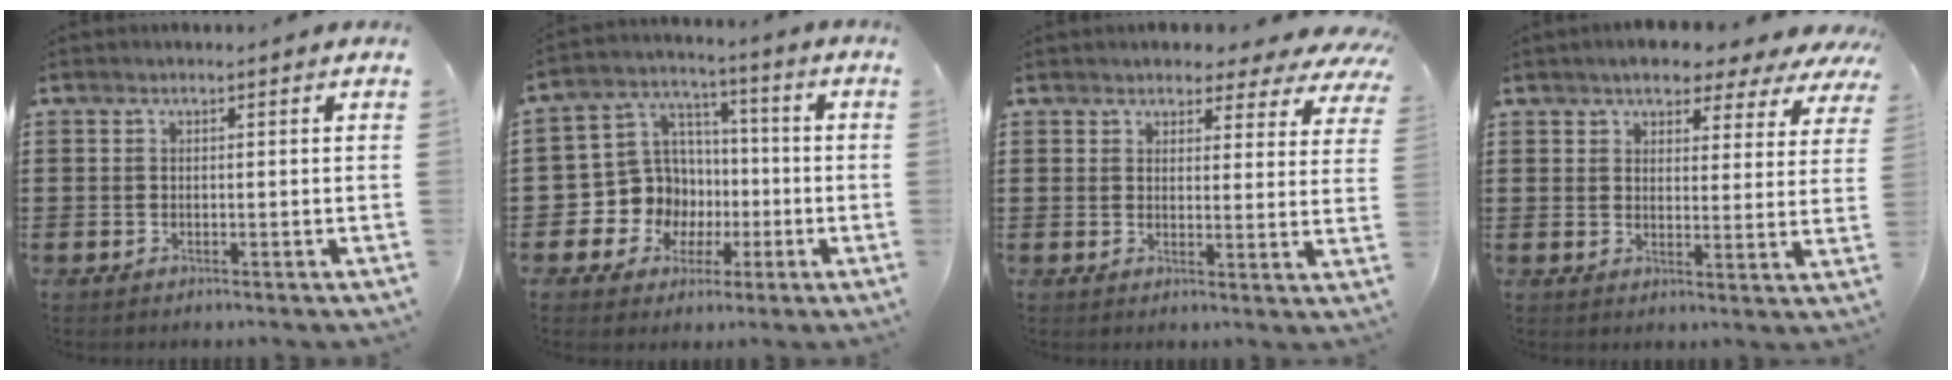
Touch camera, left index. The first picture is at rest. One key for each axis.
{"total": 9.6, "fx": -1.2, "fy": 9.4, "fz": 1.9, "tx": -0.090, "ty": 0.000, "tz": -0.013}
{"total": 4.1, "fx": 3.7, "fy": 1.3, "fz": 1.0, "tx": -0.020, "ty": -0.018, "tz": 0.063}
{"total": 5.1, "fx": 4.6, "fy": 1.5, "fz": 1.5, "tx": -0.045, "ty": -0.016, "tz": 0.078}